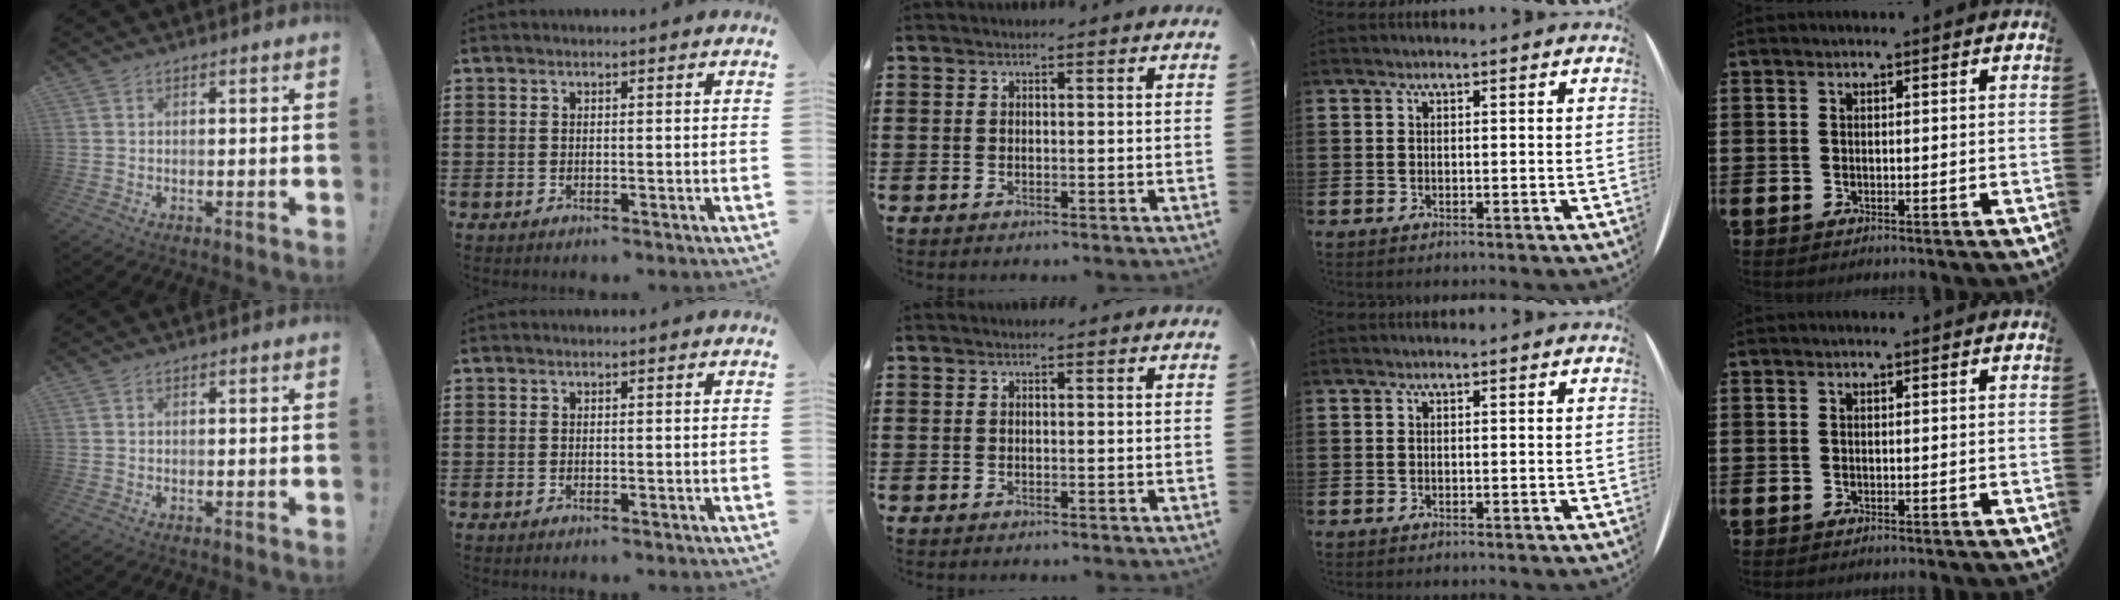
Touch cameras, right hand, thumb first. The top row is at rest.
{}